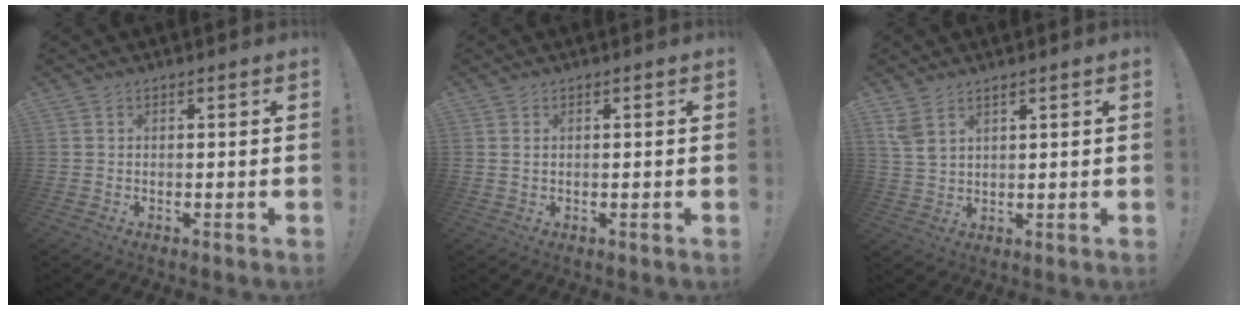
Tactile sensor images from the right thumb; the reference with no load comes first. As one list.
[{"total": 0.8, "force": [0.5, 0.3, 0.5], "torque": [-0.011, 0.001, 0.009]}, {"total": 4.4, "force": [2.9, 2.0, 2.7], "torque": [-0.047, -0.015, 0.056]}]